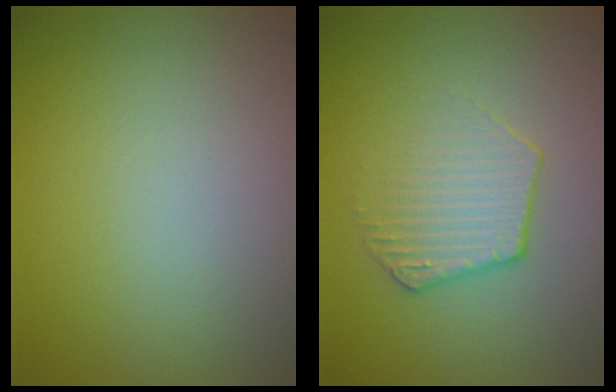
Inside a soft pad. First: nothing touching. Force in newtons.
{"total": 2.3, "press": 1.8, "slide": 1.4}